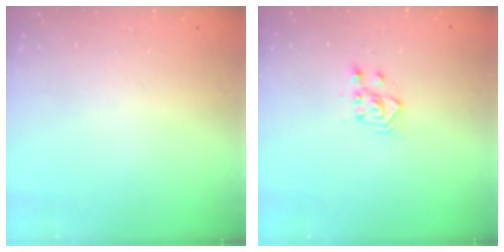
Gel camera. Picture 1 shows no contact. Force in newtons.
{"total": 3.0, "press": 2.6, "slide": 1.3}